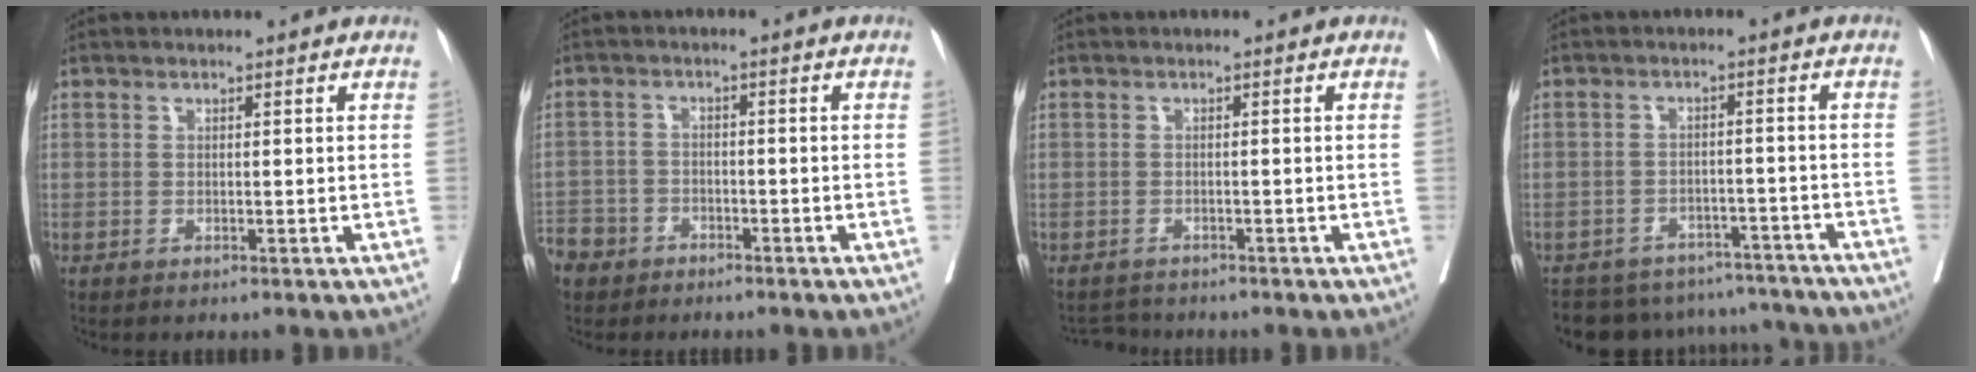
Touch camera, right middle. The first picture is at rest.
{"total": 7.0, "force": [-5.4, 4.3, 1.2], "torque": [-0.038, 0.002, -0.104]}
{"total": 2.2, "force": [-2.1, 0.6, -0.3], "torque": [0.001, -0.008, -0.036]}
{"total": 14.3, "force": [-13.0, 5.4, 2.3], "torque": [-0.040, 0.021, -0.157]}